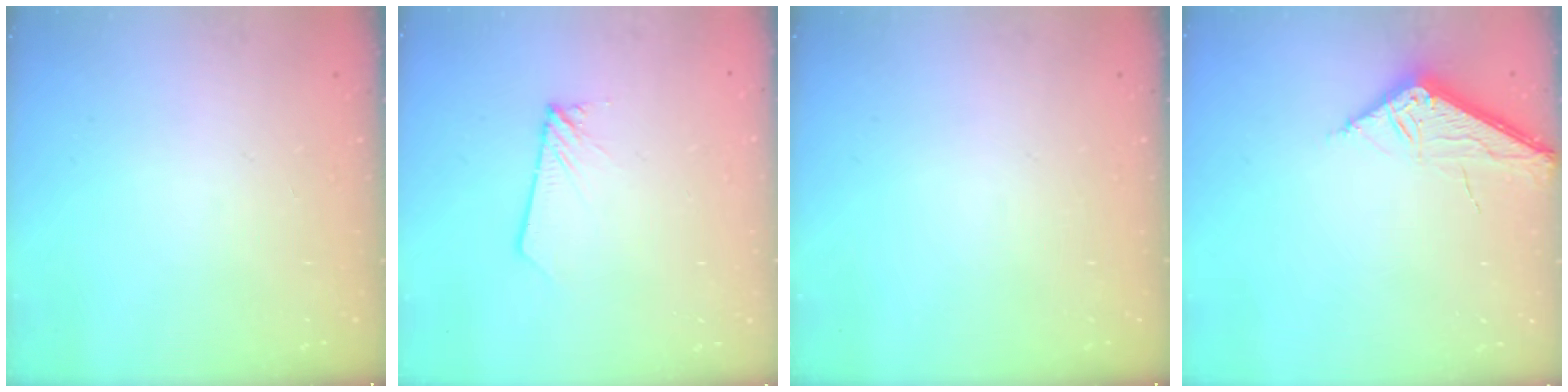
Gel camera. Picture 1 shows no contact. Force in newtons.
{"total": 1.7, "press": 1.7, "slide": 0.2}
{"total": 0.0}
{"total": 6.6, "press": 6.5, "slide": 0.7}